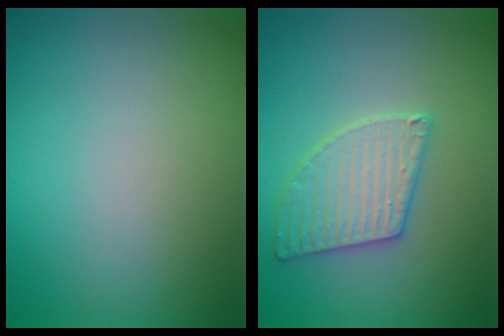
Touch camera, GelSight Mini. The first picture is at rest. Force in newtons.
{"total": 3.4, "press": 3.3, "slide": 0.7}